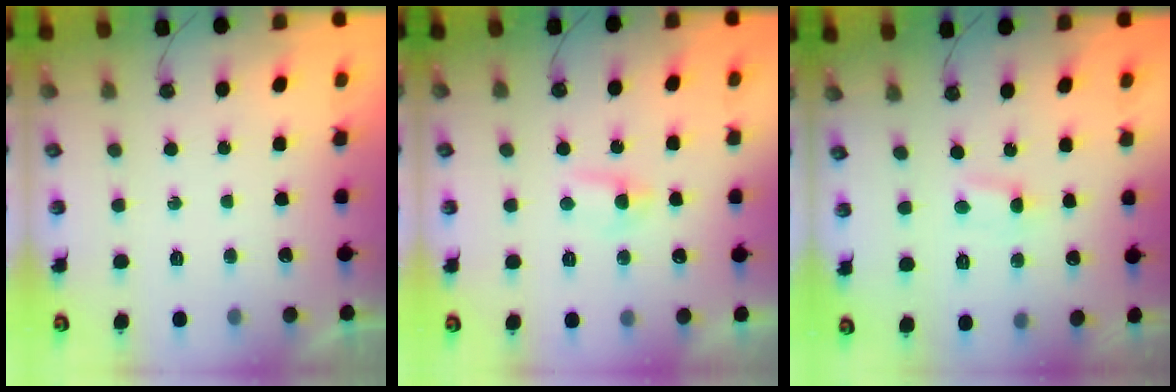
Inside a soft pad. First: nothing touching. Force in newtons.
{"total": 4.7, "press": 4.7, "slide": 0.6}
{"total": 0.0}